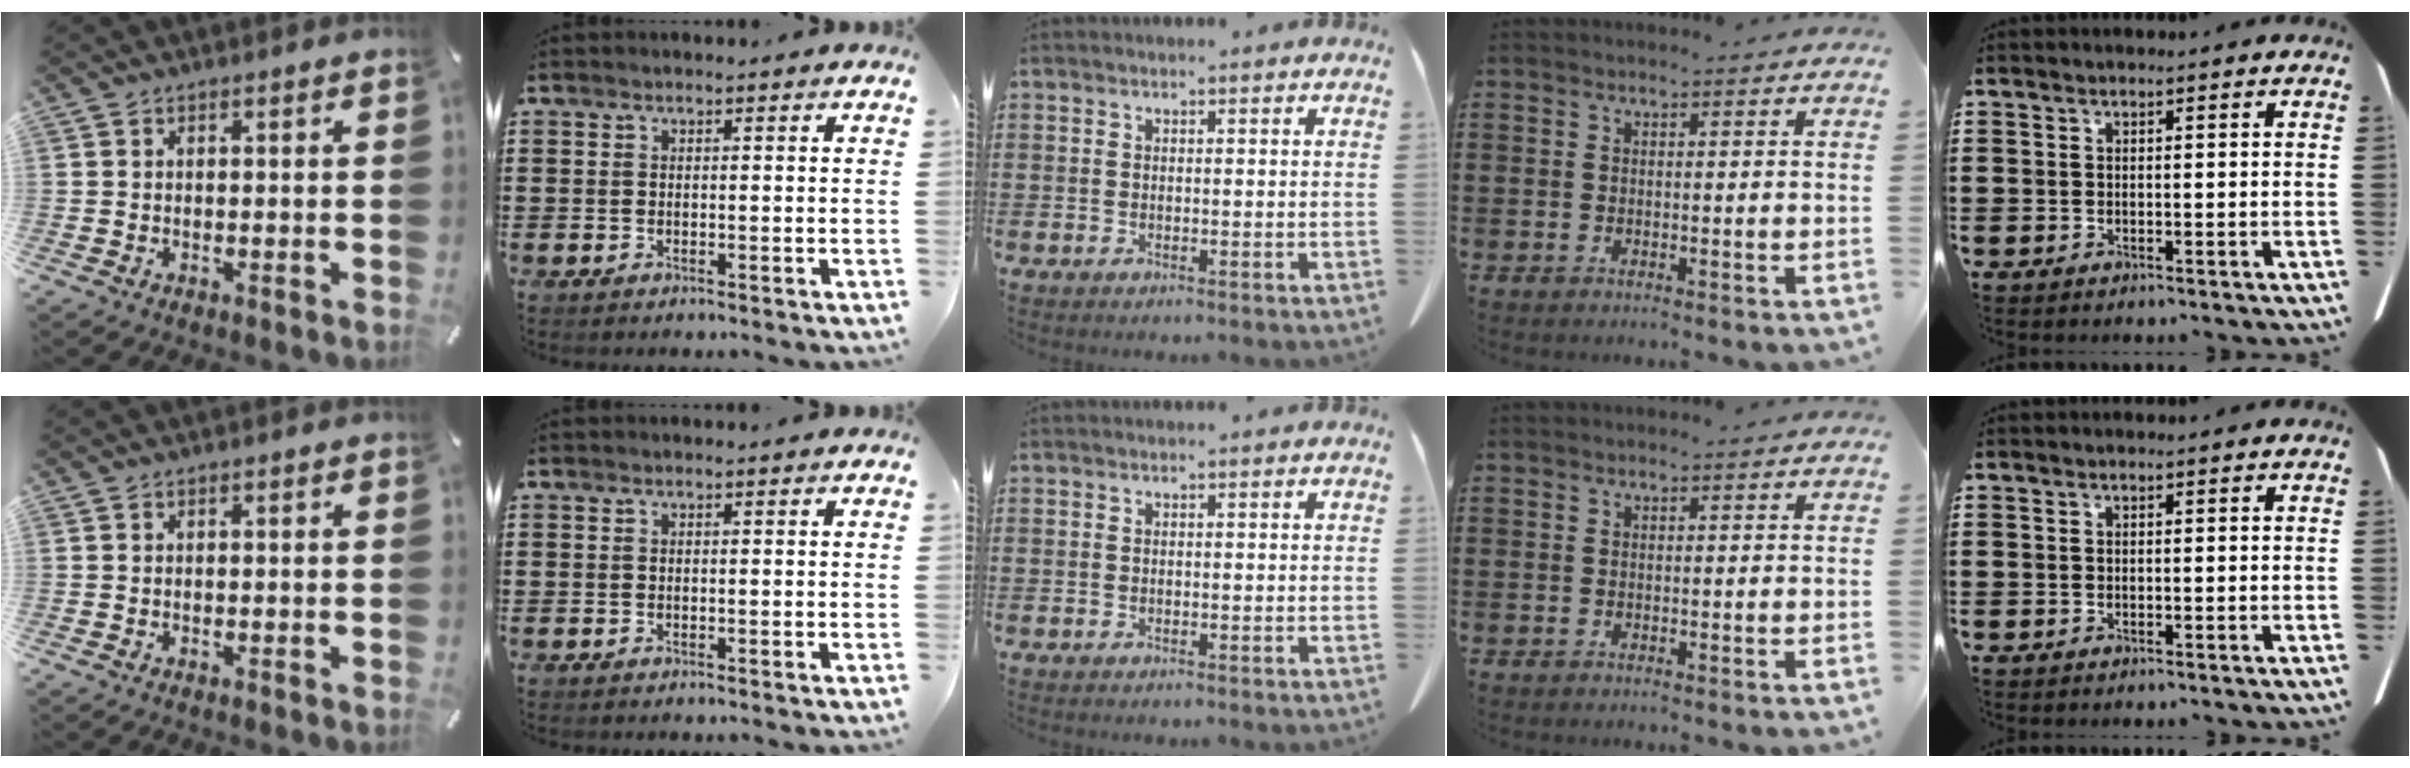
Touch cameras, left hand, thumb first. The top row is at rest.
{}